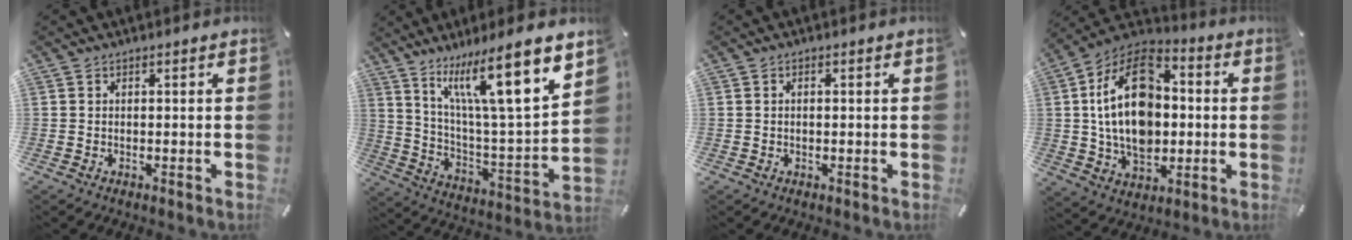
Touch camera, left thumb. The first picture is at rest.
{"total": 16.8, "force": [11.9, 2.8, 11.6], "torque": [-0.202, -0.090, 0.187]}
{"total": 0.7, "force": [0.0, 0.4, 0.5], "torque": [-0.011, 0.001, 0.000]}
{"total": 19.9, "force": [1.4, 13.9, 14.2], "torque": [-0.286, -0.005, 0.019]}